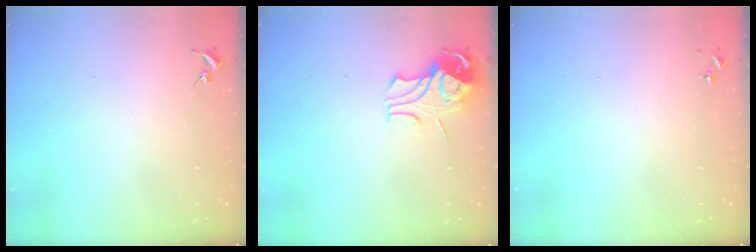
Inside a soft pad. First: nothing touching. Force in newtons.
{"total": 8.7, "press": 8.6, "slide": 1.1}
{"total": 0.0}